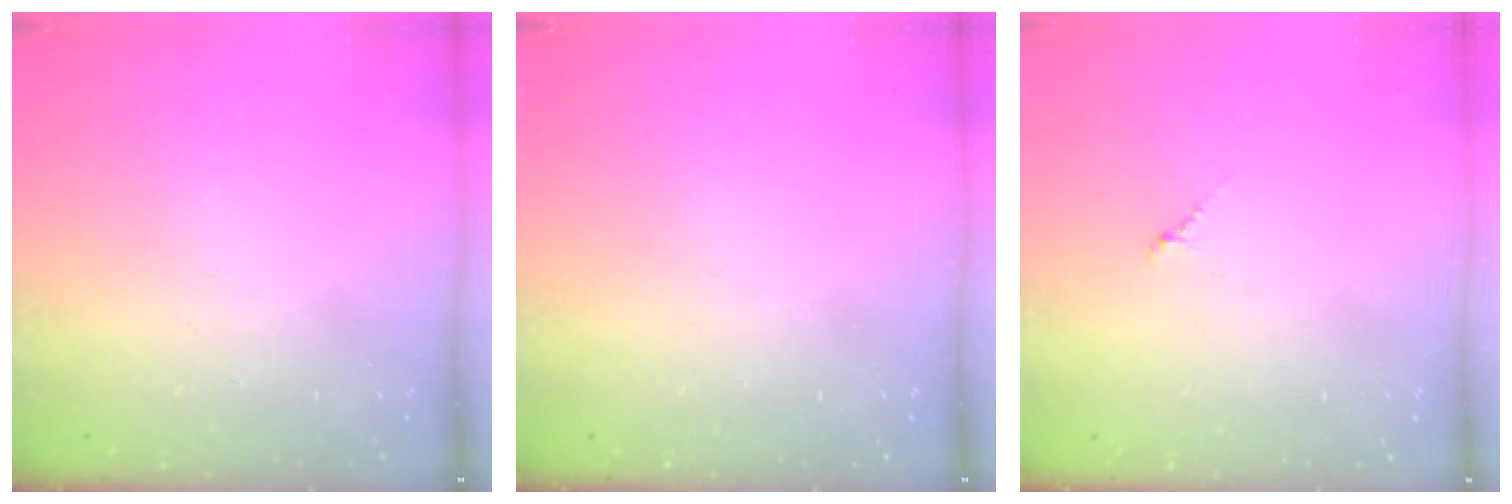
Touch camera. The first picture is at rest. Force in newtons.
{"total": 0.0}
{"total": 0.8, "press": 0.6, "slide": 0.4}